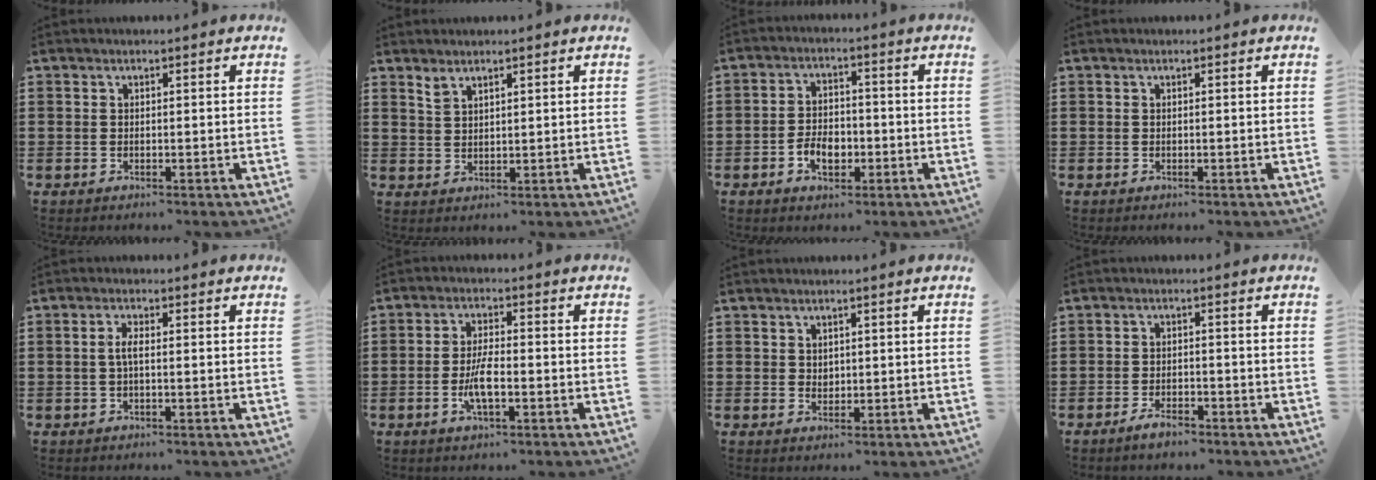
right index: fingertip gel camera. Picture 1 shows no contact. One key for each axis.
{"total": 2.0, "fx": 1.7, "fy": 0.6, "fz": 0.8, "tx": -0.019, "ty": 0.001, "tz": 0.032}
{"total": 4.7, "fx": -1.9, "fy": 2.8, "fz": 3.2, "tx": -0.059, "ty": -0.004, "tz": -0.035}
{"total": 0.0}
{"total": 2.2, "fx": -0.4, "fy": 0.5, "fz": 2.1, "tx": -0.047, "ty": -0.001, "tz": -0.010}
{"total": 5.2, "fx": -1.7, "fy": 1.2, "fz": 4.8, "tx": -0.102, "ty": -0.006, "tz": -0.034}
{"total": 1.4, "fx": 0.7, "fy": 1.1, "fz": 0.3, "tx": -0.009, "ty": 0.005, "tz": 0.015}
{"total": 2.7, "fx": -2.3, "fy": 0.6, "fz": 1.2, "tx": -0.023, "ty": 0.003, "tz": -0.043}